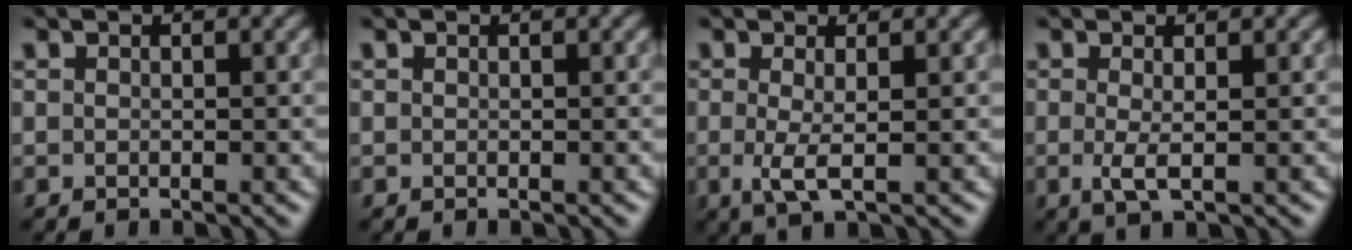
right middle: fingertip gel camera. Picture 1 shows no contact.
{"total": 0.0}
{"total": 2.4, "force": [-0.1, 0.4, 2.3], "torque": [-0.051, -0.004, -0.002]}
{"total": 2.0, "force": [-0.2, 0.4, 1.9], "torque": [-0.042, -0.004, -0.004]}